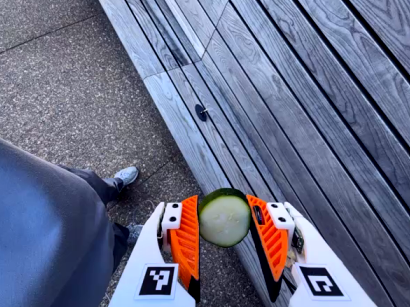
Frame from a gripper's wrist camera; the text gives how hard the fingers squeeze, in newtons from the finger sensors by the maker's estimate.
{"total": 12.7, "left": 13.3, "right": 12.0}